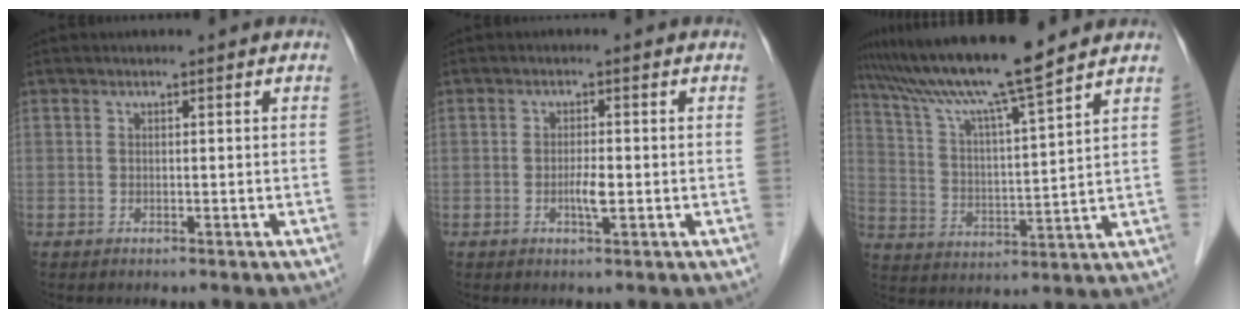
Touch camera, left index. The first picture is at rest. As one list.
[{"total": 2.3, "force": [-0.5, 0.3, 2.2], "torque": [-0.044, -0.001, -0.009]}, {"total": 13.8, "force": [11.7, -1.3, 7.1], "torque": [-0.132, 0.010, 0.203]}]